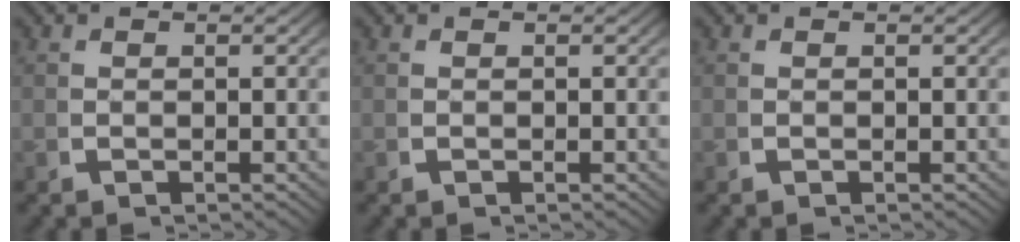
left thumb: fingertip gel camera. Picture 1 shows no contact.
{"total": 0.0}
{"total": 0.0}